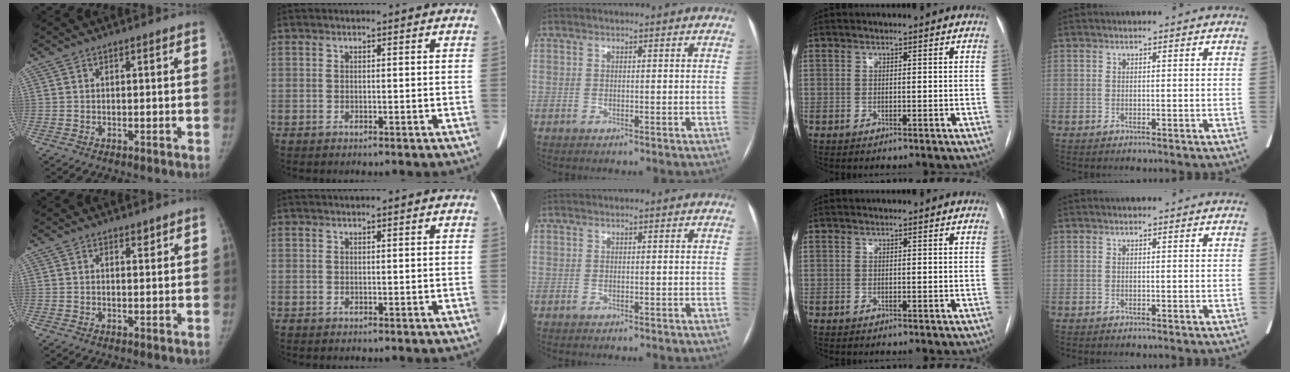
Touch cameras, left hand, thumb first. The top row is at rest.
{"thumb": {"total": 0.9, "force": [0.8, 0.4, 0.2], "torque": [0.005, -0.006, 0.010]}, "index": {"total": 1.1, "force": [0.9, -0.1, 0.7], "torque": [-0.008, 0.019, 0.017]}}